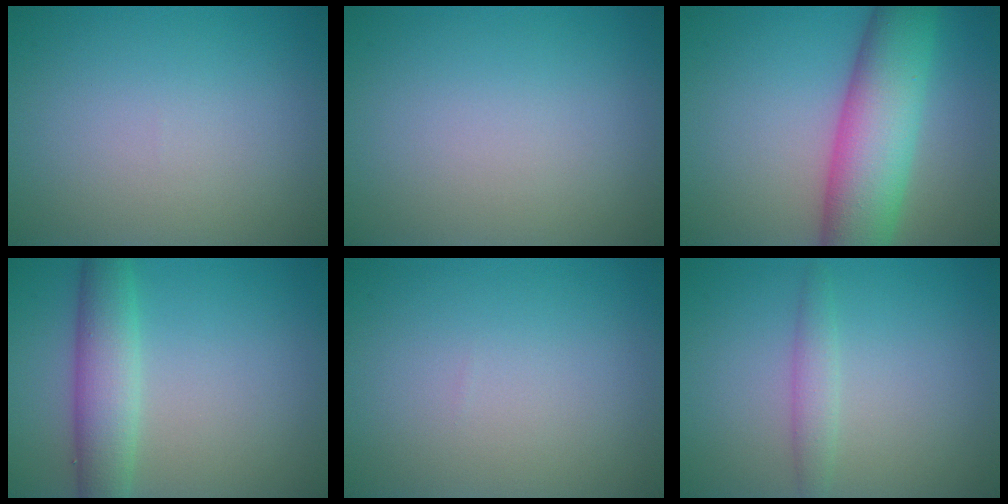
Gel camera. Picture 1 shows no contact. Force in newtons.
{"total": 0.0}
{"total": 9.3, "press": 9.3, "slide": 0.1}
{"total": 4.6, "press": 4.6, "slide": 0.1}
{"total": 0.0}
{"total": 1.7, "press": 1.7, "slide": 0.1}